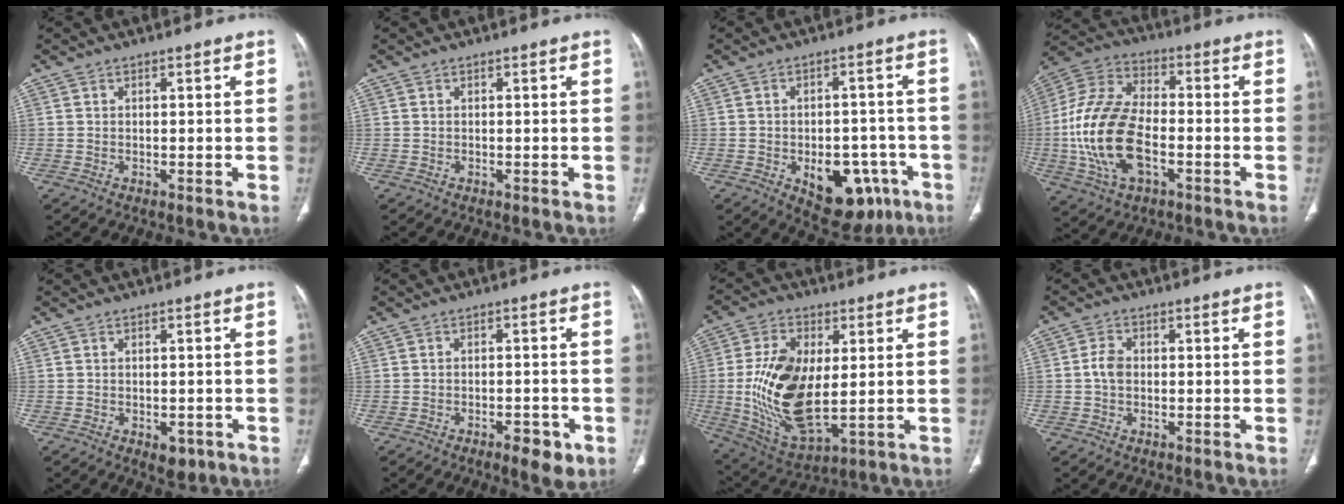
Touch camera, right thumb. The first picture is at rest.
{"total": 0.0}
{"total": 13.5, "force": [-5.6, 8.2, 9.2], "torque": [-0.084, 0.029, -0.061]}
{"total": 19.0, "force": [-4.0, 10.5, 15.3], "torque": [-0.317, 0.021, -0.073]}
{"total": 3.3, "force": [-1.4, 2.0, 2.2], "torque": [-0.018, 0.002, -0.010]}
{"total": 5.4, "force": [-2.7, 2.2, 4.0], "torque": [-0.049, 0.008, -0.035]}
{"total": 18.0, "force": [0.5, 9.2, 15.5], "torque": [-0.295, -0.016, 0.025]}
{"total": 3.2, "force": [-0.2, 2.3, 2.2], "torque": [-0.040, 0.007, -0.009]}